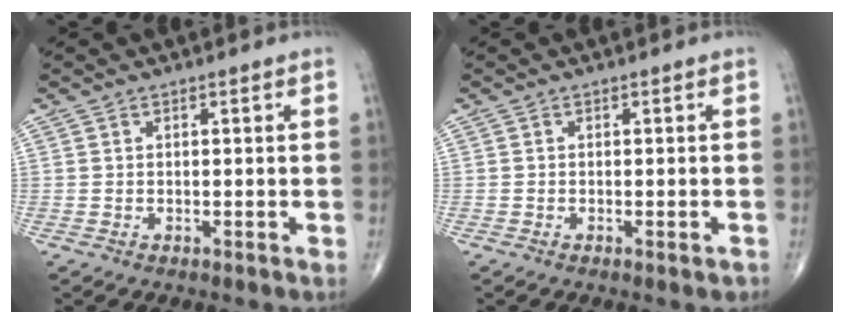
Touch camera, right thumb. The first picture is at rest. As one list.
[{"total": 1.1, "force": [-0.6, 0.3, 0.9], "torque": [-0.013, -0.002, -0.007]}]